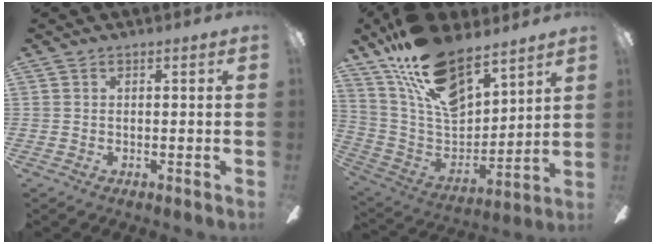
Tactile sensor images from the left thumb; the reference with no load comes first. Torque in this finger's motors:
{"motor_torque": [2.77, 2.01, 1.68, -1.09, 0.42]}